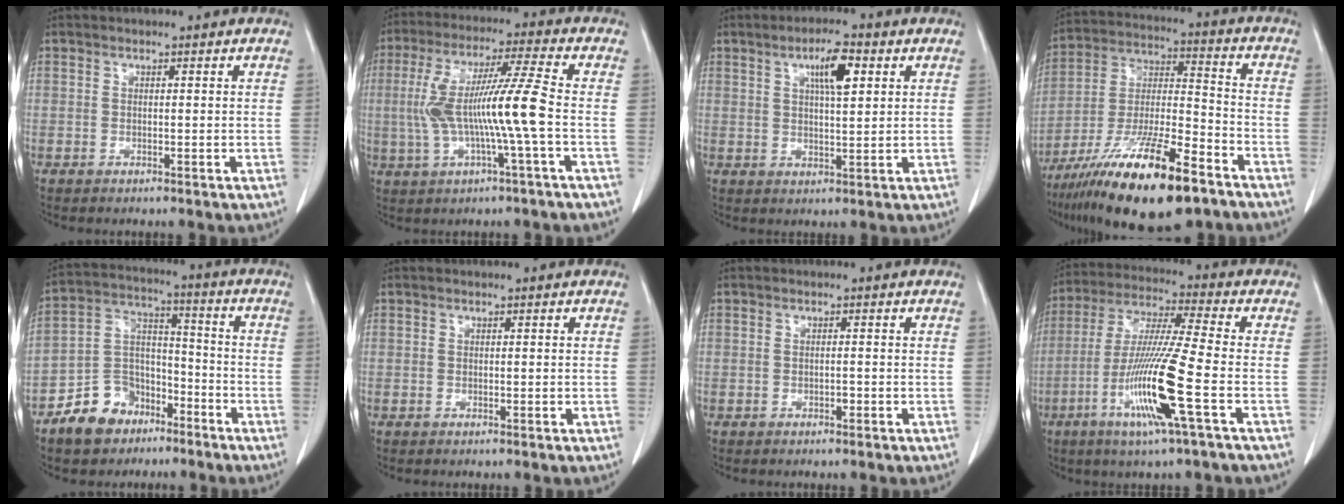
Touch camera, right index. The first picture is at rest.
{"total": 12.2, "force": [-1.3, -0.5, 12.1], "torque": [-0.243, 0.014, -0.025]}
{"total": 6.2, "force": [2.5, 1.3, 5.5], "torque": [-0.095, 0.004, 0.041]}
{"total": 21.1, "force": [-13.7, 4.0, 15.5], "torque": [-0.281, -0.026, -0.240]}
{"total": 10.4, "force": [-6.9, 7.1, 3.3], "torque": [-0.068, 0.029, -0.122]}
{"total": 0.0}
{"total": 0.7, "force": [-0.3, 0.2, 0.6], "torque": [-0.012, 0.000, -0.003]}
{"total": 14.5, "force": [-5.0, -1.0, 13.6], "torque": [-0.278, -0.022, -0.101]}